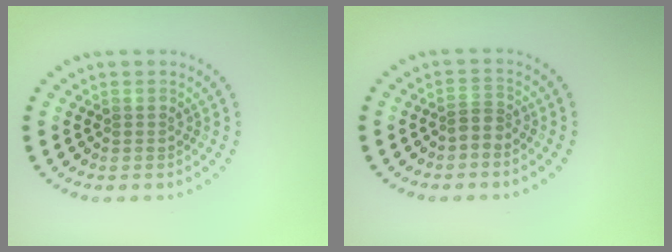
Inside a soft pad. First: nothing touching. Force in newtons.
{"total": 1.3, "press": 0.8, "slide": 1.1}